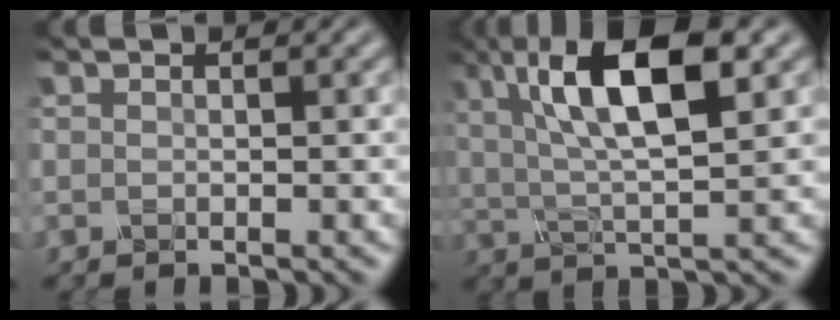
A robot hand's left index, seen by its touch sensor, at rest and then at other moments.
{"total": 9.7, "force": [3.4, 3.0, 8.6], "torque": [-0.154, 0.011, 0.055]}